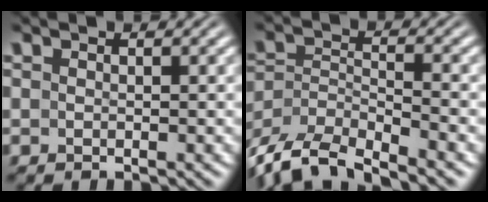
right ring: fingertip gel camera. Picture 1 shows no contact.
{"total": 9.9, "force": [-7.1, 5.5, 4.2], "torque": [-0.100, -0.041, -0.106]}